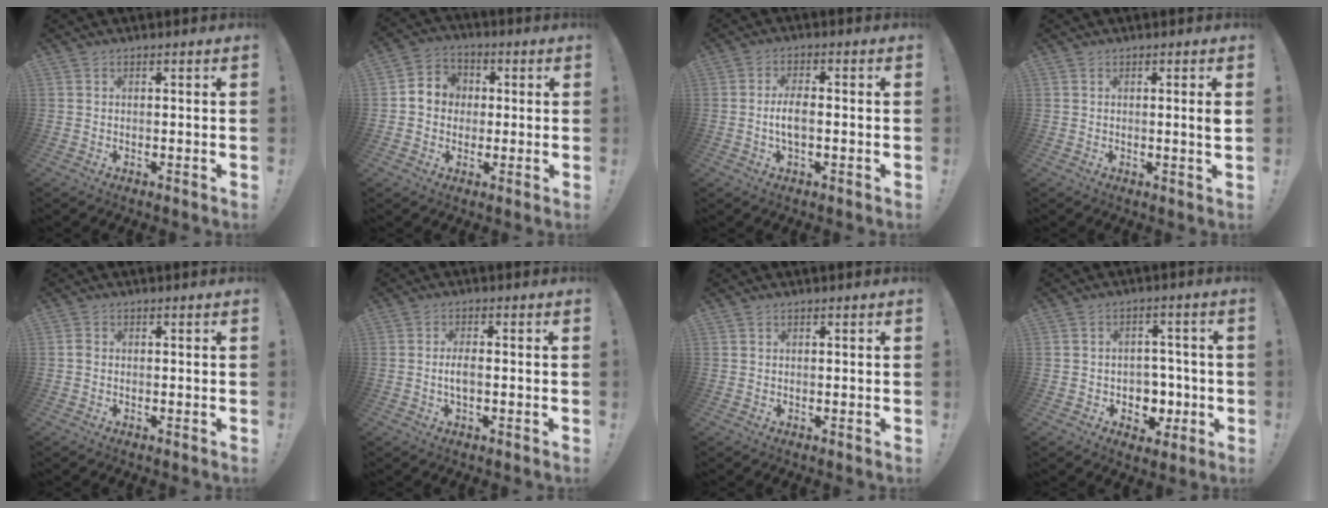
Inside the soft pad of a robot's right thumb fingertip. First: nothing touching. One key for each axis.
{"total": 7.6, "fx": 0.1, "fy": 7.2, "fz": 2.5, "tx": -0.040, "ty": 0.015, "tz": 0.008}
{"total": 5.4, "fx": -1.1, "fy": 2.1, "fz": 4.9, "tx": -0.105, "ty": 0.006, "tz": -0.019}
{"total": 2.4, "fx": 0.5, "fy": -0.7, "fz": 2.3, "tx": -0.034, "ty": -0.009, "tz": 0.004}
{"total": 1.2, "fx": -0.3, "fy": 0.9, "fz": 0.7, "tx": -0.020, "ty": 0.007, "tz": -0.003}
{"total": 3.7, "fx": -0.8, "fy": 1.4, "fz": 3.4, "tx": -0.081, "ty": 0.003, "tz": -0.016}
{"total": 0.0}
{"total": 7.3, "fx": -1.4, "fy": 6.7, "fz": 2.5, "tx": -0.027, "ty": 0.007, "tz": -0.015}